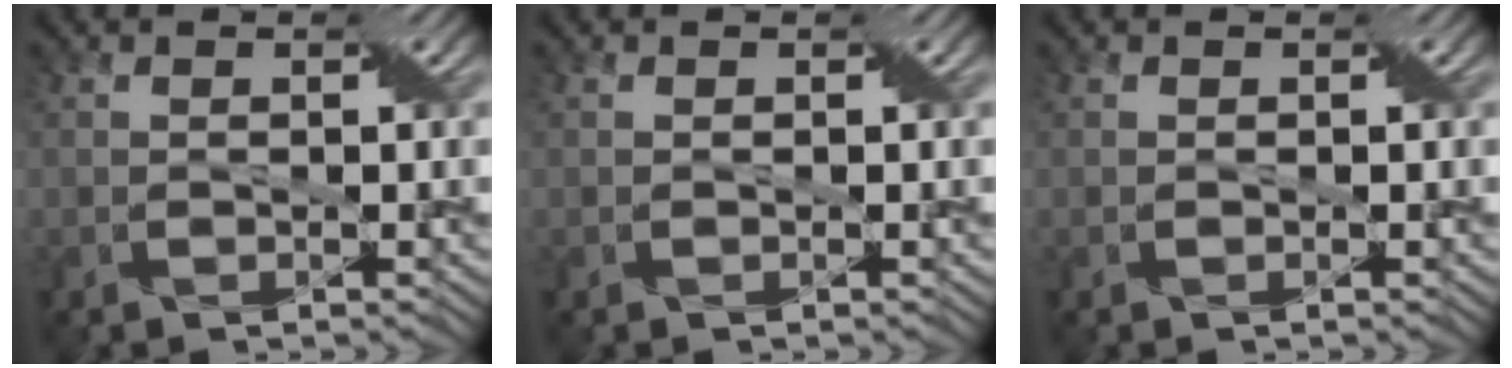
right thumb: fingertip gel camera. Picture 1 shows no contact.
{"total": 0.0}
{"total": 0.0}